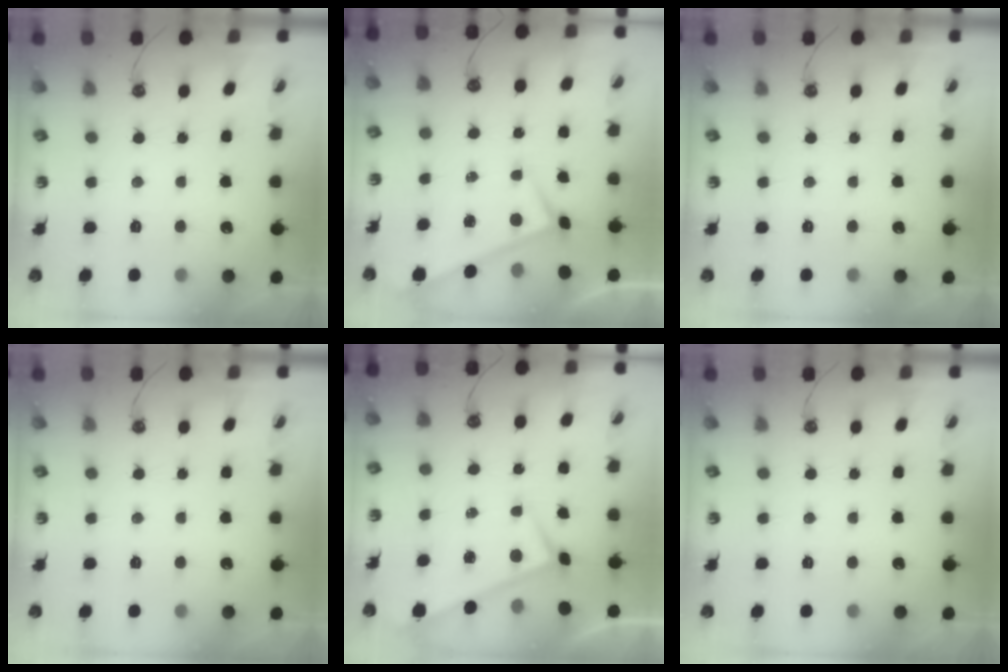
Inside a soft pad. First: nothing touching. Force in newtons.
{"total": 0.0}
{"total": 0.0}
{"total": 0.0}
{"total": 0.0}
{"total": 0.0}